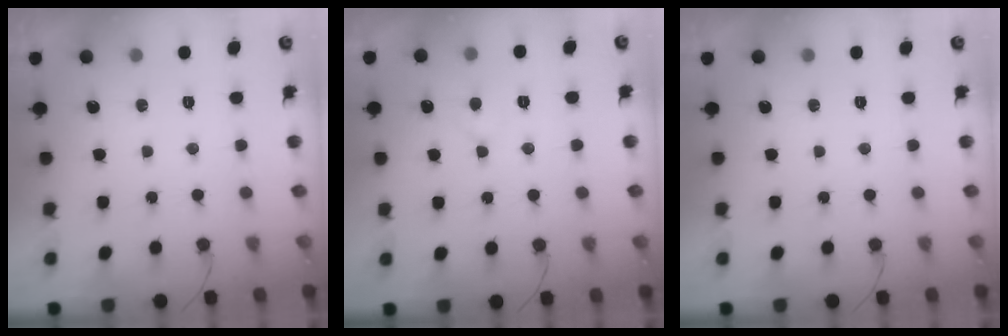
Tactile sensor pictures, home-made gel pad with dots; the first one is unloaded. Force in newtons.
{"total": 5.1, "press": 5.1, "slide": 0.3}
{"total": 0.0}